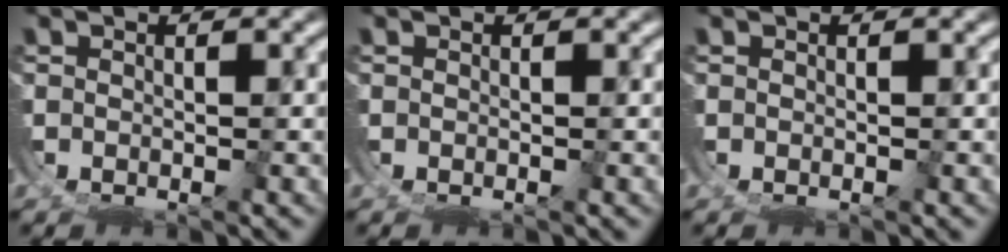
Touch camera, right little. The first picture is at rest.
{"total": 0.0}
{"total": 0.0}